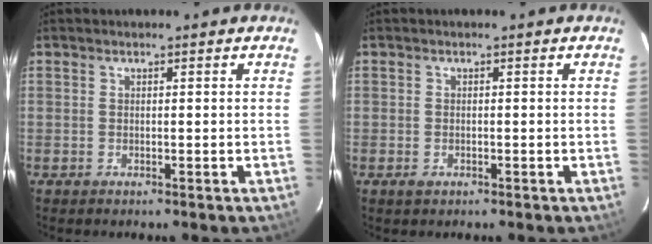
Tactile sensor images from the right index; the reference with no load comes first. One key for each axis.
{"total": 1.4, "fx": -0.7, "fy": 0.9, "fz": 0.6, "tx": -0.012, "ty": -0.002, "tz": -0.013}